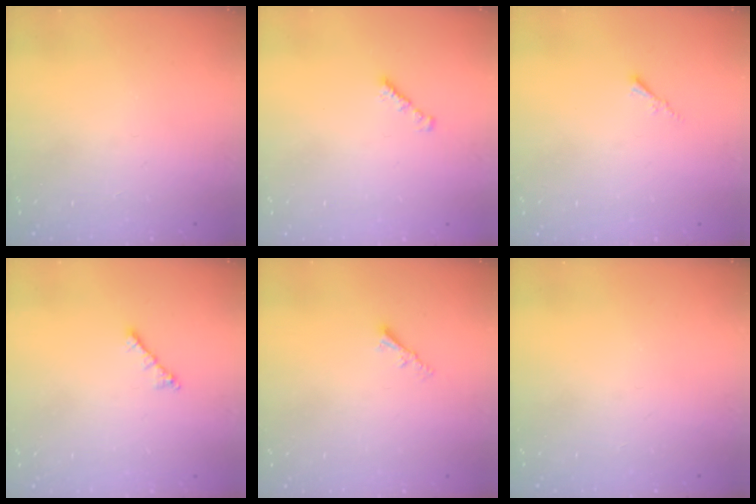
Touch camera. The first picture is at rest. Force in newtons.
{"total": 1.0, "press": 0.8, "slide": 0.5}
{"total": 0.5, "press": 0.4, "slide": 0.3}
{"total": 2.0, "press": 1.9, "slide": 0.6}
{"total": 2.2, "press": 2.2, "slide": 0.4}
{"total": 0.0}